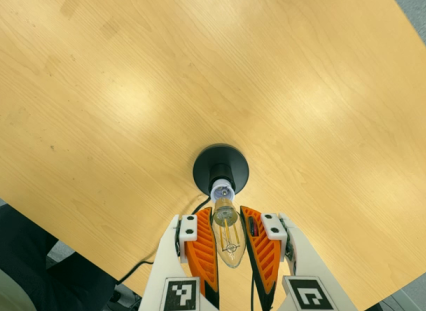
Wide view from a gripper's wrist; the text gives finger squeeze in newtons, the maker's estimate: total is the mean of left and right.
{"total": 22.3, "left": 23.6, "right": 21.0}